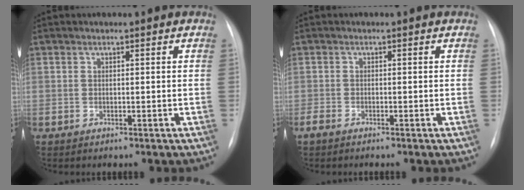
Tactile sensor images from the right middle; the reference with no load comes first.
{"total": 1.0, "force": [-0.8, 0.3, 0.6], "torque": [-0.019, -0.004, -0.016]}